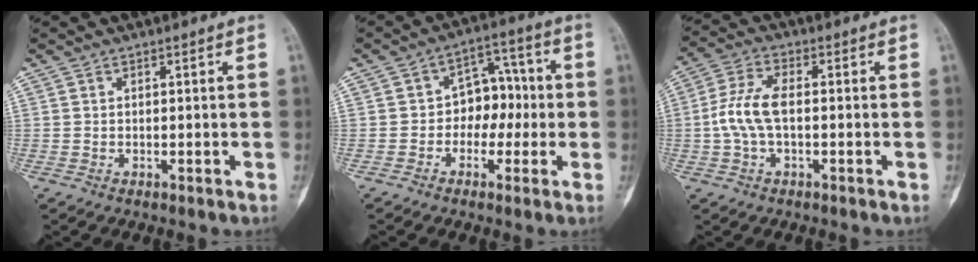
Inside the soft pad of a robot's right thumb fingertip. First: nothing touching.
{"total": 8.2, "force": [-0.9, 6.1, 5.4], "torque": [-0.030, 0.034, -0.027]}
{"total": 7.7, "force": [-0.5, 3.7, 6.7], "torque": [-0.158, 0.022, -0.015]}